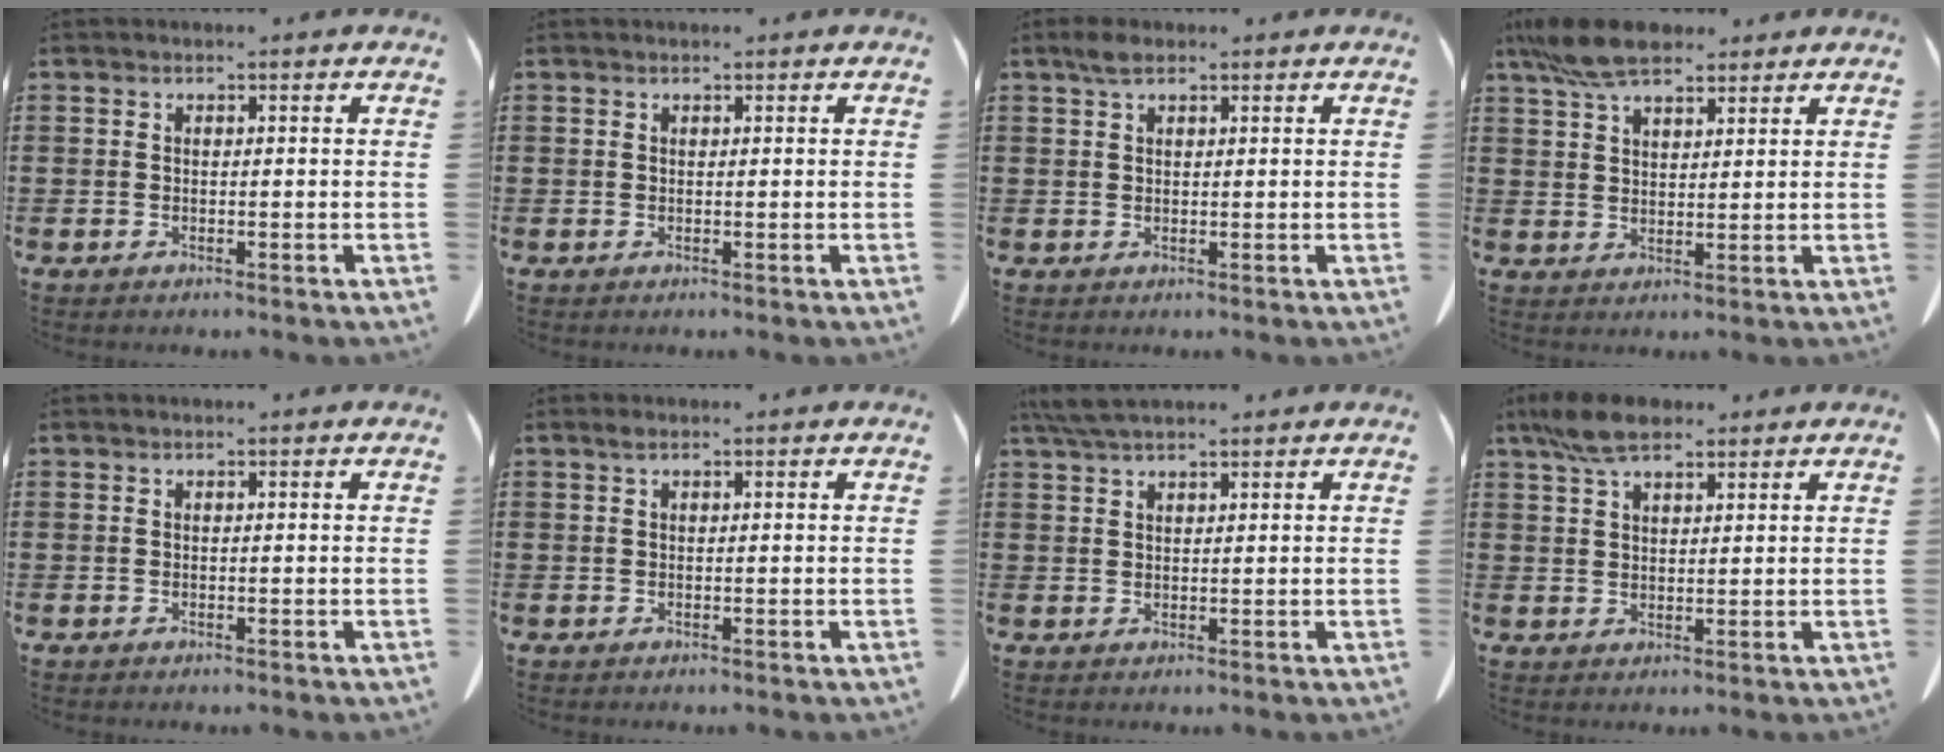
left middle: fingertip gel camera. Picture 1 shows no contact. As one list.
[{"total": 0.0}, {"total": 2.1, "force": [1.3, 0.9, 1.3], "torque": [-0.031, 0.004, 0.025]}, {"total": 8.0, "force": [6.2, 2.9, 4.1], "torque": [-0.101, -0.005, 0.118]}, {"total": 0.0}, {"total": 0.6, "force": [0.3, 0.2, 0.5], "torque": [-0.012, 0.001, 0.007]}, {"total": 3.9, "force": [3.1, 0.7, 2.2], "torque": [-0.052, 0.000, 0.059]}, {"total": 6.4, "force": [4.6, 2.4, 3.8], "torque": [-0.087, 0.000, 0.087]}]